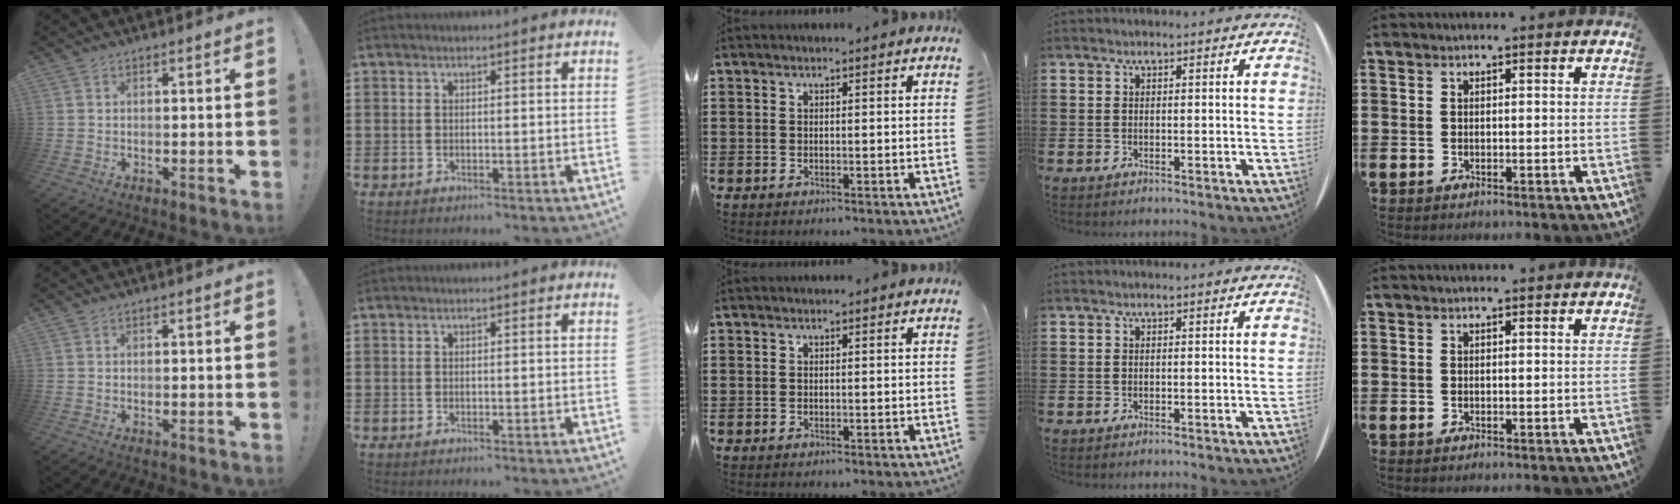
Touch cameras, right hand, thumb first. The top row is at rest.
{}